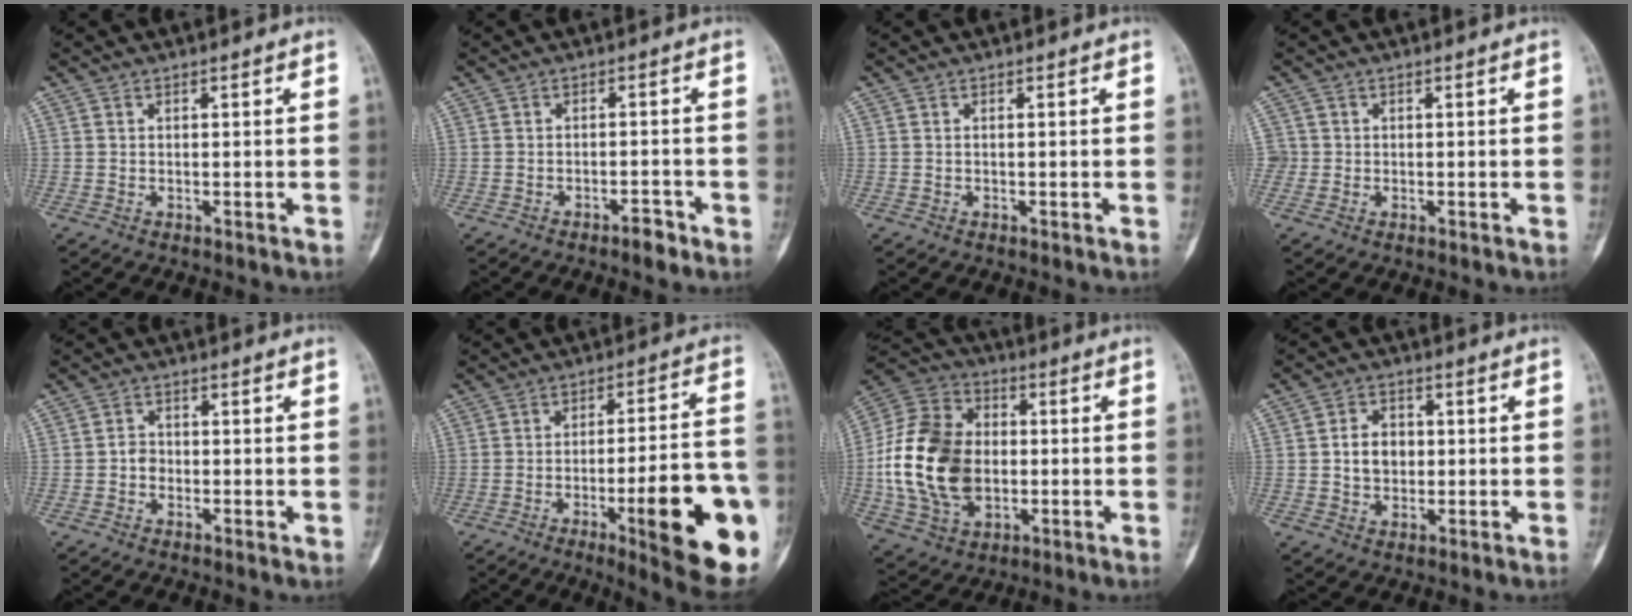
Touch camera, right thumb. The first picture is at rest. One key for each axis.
{"total": 2.5, "fx": -1.9, "fy": 0.9, "fz": 1.4, "tx": -0.017, "ty": 0.015, "tz": -0.030}
{"total": 0.0}
{"total": 1.9, "fx": -0.2, "fy": 1.9, "fz": 0.0, "tx": 0.014, "ty": 0.007, "tz": -0.006}
{"total": 2.4, "fx": -0.5, "fy": 2.0, "fz": 1.3, "tx": -0.003, "ty": 0.008, "tz": -0.019}
{"total": 21.4, "fx": -7.3, "fy": 4.5, "fz": 19.6, "tx": -0.222, "ty": 0.015, "tz": -0.092}
{"total": 21.2, "fx": -1.3, "fy": 15.4, "fz": 14.6, "tx": -0.266, "ty": 0.015, "tz": -0.017}
{"total": 6.1, "fx": 0.1, "fy": 4.8, "fz": 3.8, "tx": -0.044, "ty": 0.010, "tz": 0.001}